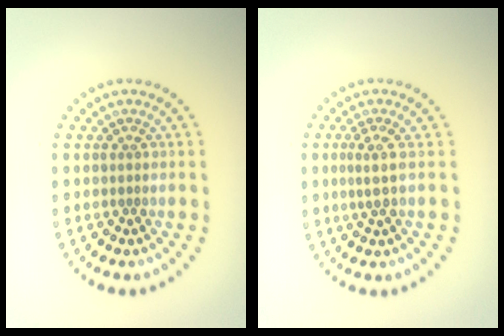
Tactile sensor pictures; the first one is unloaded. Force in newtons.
{"total": 2.1, "press": 1.3, "slide": 1.6}